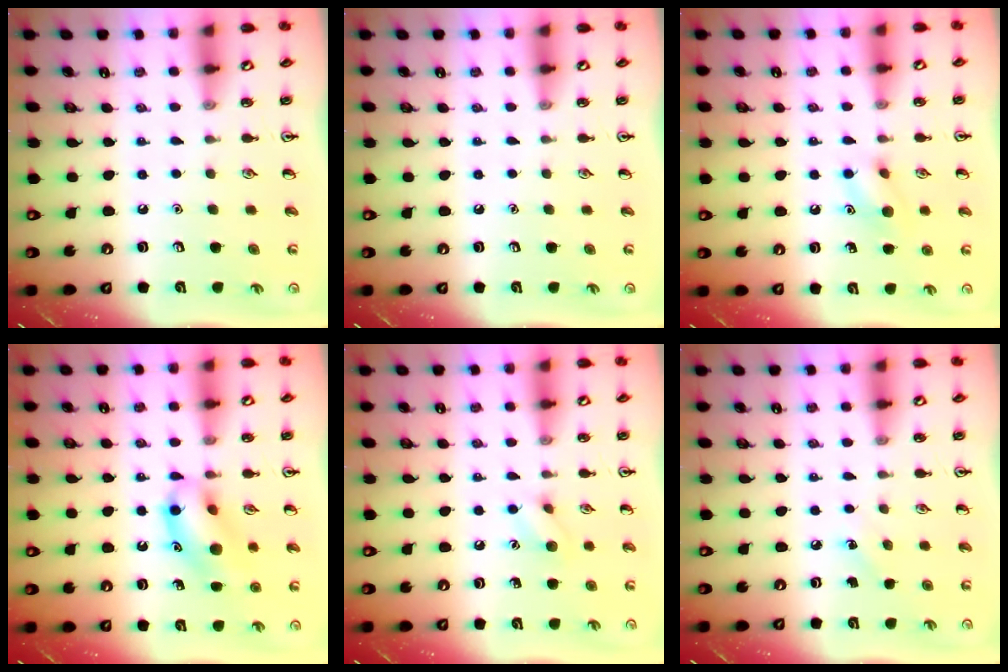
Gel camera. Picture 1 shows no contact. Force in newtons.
{"total": 0.0}
{"total": 8.5, "press": 8.4, "slide": 1.1}
{"total": 13.5, "press": 13.4, "slide": 1.4}
{"total": 6.1, "press": 6.0, "slide": 1.0}
{"total": 3.6, "press": 3.4, "slide": 1.3}